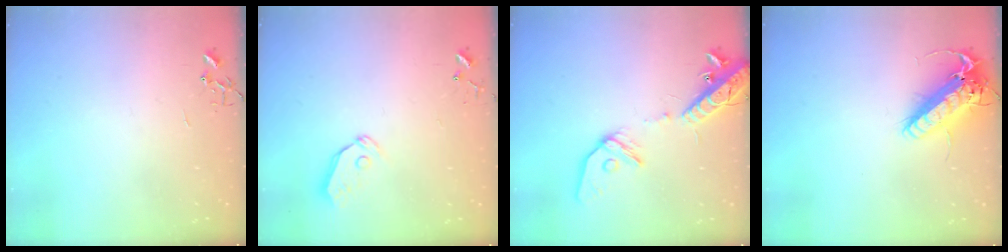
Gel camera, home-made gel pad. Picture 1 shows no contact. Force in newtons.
{"total": 4.8, "press": 4.8, "slide": 0.4}
{"total": 16.7, "press": 16.3, "slide": 3.5}
{"total": 17.8, "press": 17.5, "slide": 3.4}